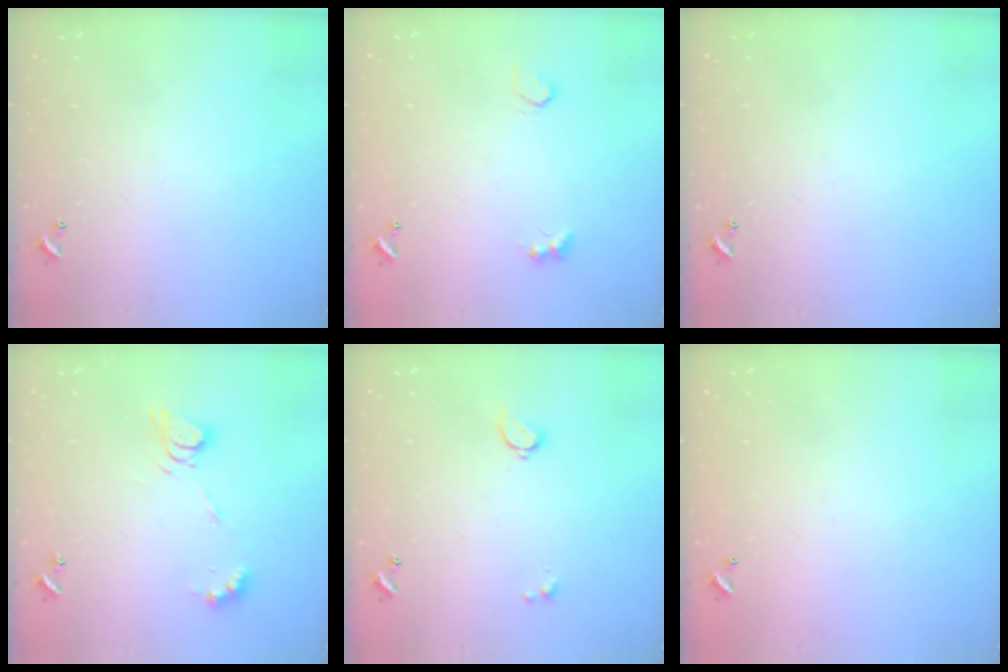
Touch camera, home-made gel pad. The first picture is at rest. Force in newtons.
{"total": 2.8, "press": 2.6, "slide": 1.0}
{"total": 0.0}
{"total": 7.6, "press": 7.6, "slide": 0.6}
{"total": 1.5, "press": 1.4, "slide": 0.3}
{"total": 2.9, "press": 2.9, "slide": 0.1}